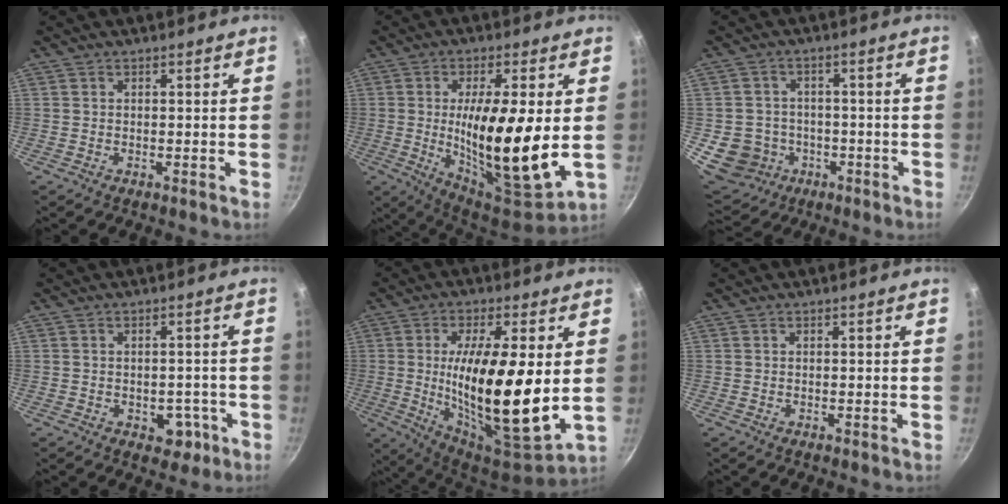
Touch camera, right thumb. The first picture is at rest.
{"total": 19.4, "force": [-0.1, 5.3, 18.7], "torque": [-0.302, -0.023, 0.005]}
{"total": 10.2, "force": [-2.8, 9.3, 3.1], "torque": [-0.033, 0.032, -0.028]}
{"total": 4.6, "force": [-1.8, 3.3, 2.7], "torque": [-0.008, 0.020, -0.010]}
{"total": 21.6, "force": [1.2, 6.2, 20.6], "torque": [-0.341, -0.035, 0.022]}
{"total": 0.0}